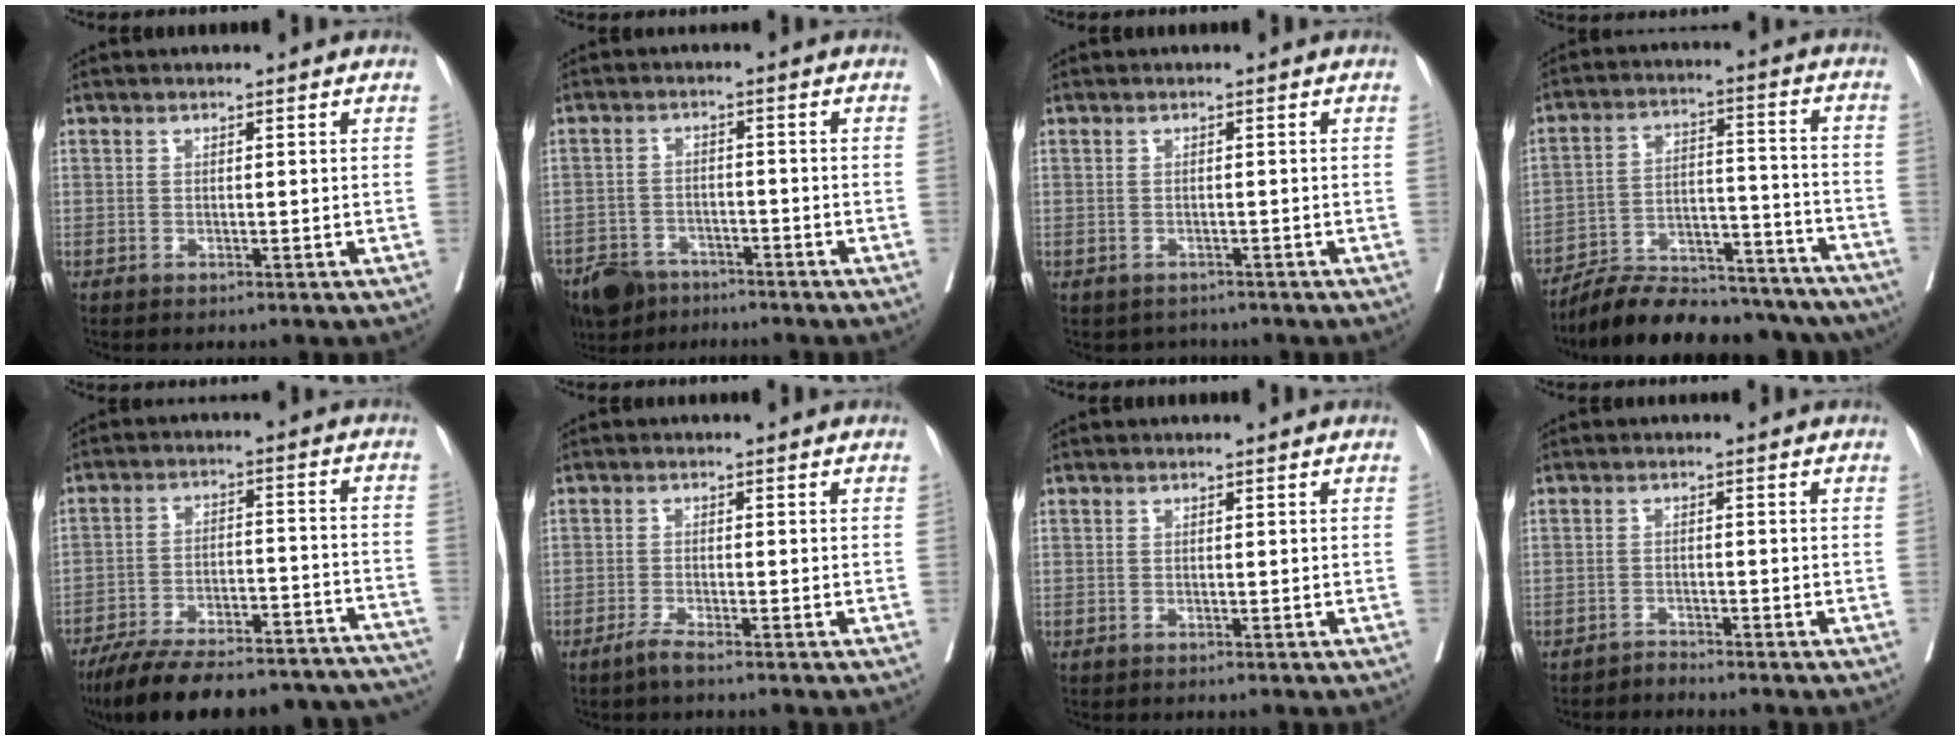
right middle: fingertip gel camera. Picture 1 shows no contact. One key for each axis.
{"total": 8.9, "fx": -7.3, "fy": 4.2, "fz": 2.9, "tx": -0.050, "ty": -0.010, "tz": -0.122}
{"total": 2.4, "fx": -1.9, "fy": 1.3, "fz": 0.2, "tx": -0.005, "ty": 0.004, "tz": -0.027}
{"total": 23.9, "fx": -21.4, "fy": 6.4, "fz": 8.6, "tx": -0.113, "ty": 0.016, "tz": -0.309}
{"total": 29.4, "fx": -25.8, "fy": 6.6, "fz": 12.4, "tx": -0.151, "ty": -0.004, "tz": -0.352}
{"total": 2.0, "fx": -1.6, "fy": -0.2, "fz": 1.2, "tx": -0.029, "ty": -0.005, "tz": -0.035}
{"total": 0.0}
{"total": 1.4, "fx": -1.3, "fy": -0.2, "fz": -0.4, "tx": 0.012, "ty": -0.007, "tz": -0.023}